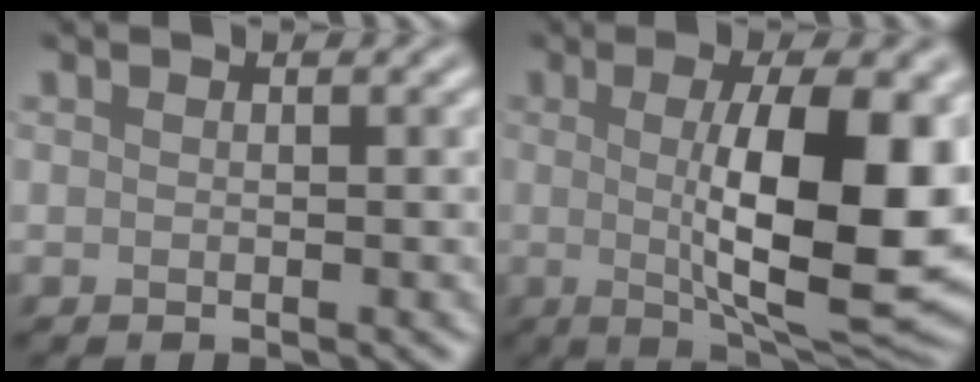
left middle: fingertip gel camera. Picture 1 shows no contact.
{"total": 12.4, "force": [0.4, 3.4, 11.9], "torque": [-0.167, -0.012, 0.011]}